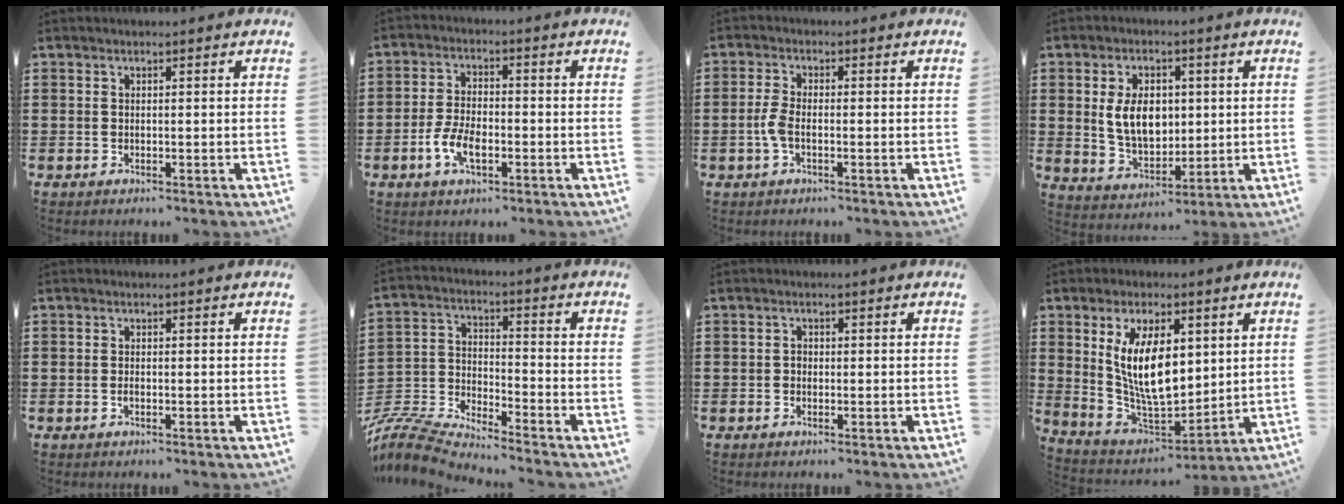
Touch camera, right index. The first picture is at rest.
{"total": 5.7, "force": [-2.5, 2.7, 4.3], "torque": [-0.108, -0.005, -0.054]}
{"total": 3.4, "force": [-0.9, 1.4, 2.9], "torque": [-0.074, -0.003, -0.023]}
{"total": 7.8, "force": [0.9, 5.0, 5.9], "torque": [-0.114, 0.005, 0.013]}
{"total": 0.6, "force": [-0.3, 0.3, 0.4], "torque": [-0.009, -0.004, -0.004]}
{"total": 6.7, "force": [-6.7, 0.4, 0.7], "torque": [-0.042, -0.014, -0.144]}
{"total": 0.9, "force": [-0.4, 0.6, 0.5], "torque": [-0.012, 0.000, -0.007]}
{"total": 11.5, "force": [2.6, 5.5, 9.8], "torque": [-0.198, -0.003, 0.043]}